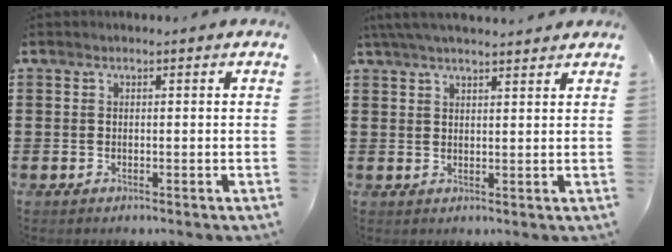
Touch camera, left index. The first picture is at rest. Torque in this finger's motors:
{"motor_torque": [2.14, 0.00, 0.32, 0.05]}